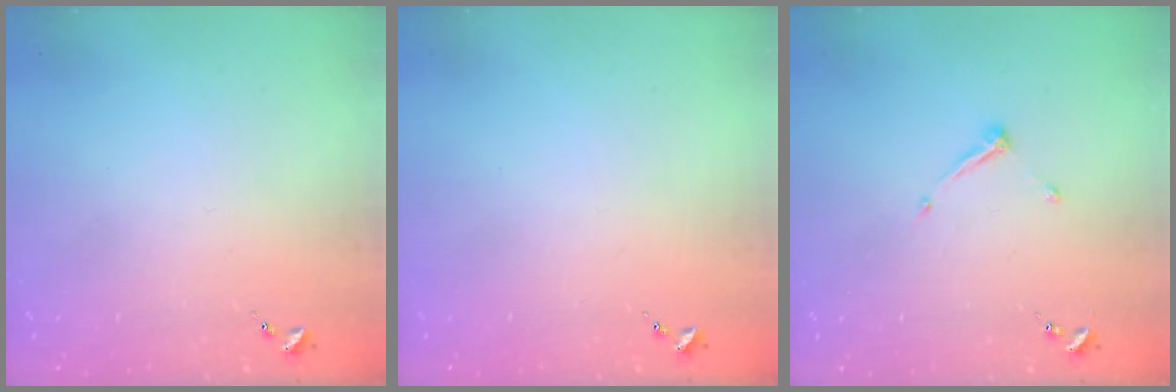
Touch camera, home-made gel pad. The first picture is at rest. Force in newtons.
{"total": 0.0}
{"total": 6.7, "press": 6.7, "slide": 0.3}